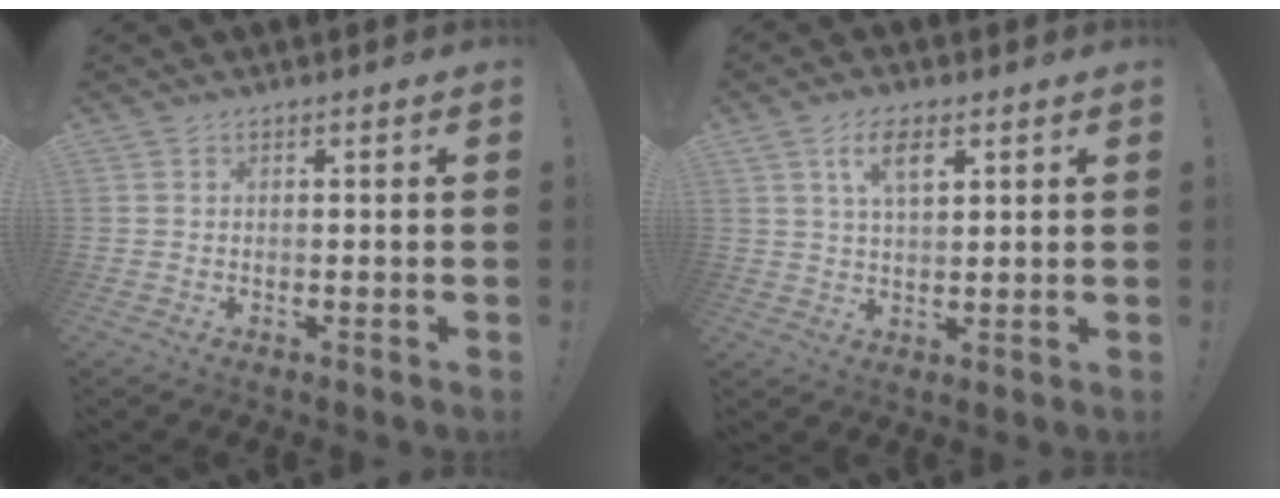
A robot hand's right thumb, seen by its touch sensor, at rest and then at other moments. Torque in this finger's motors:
{"motor_torque": [-0.04, 0.13, 0.43, 0.13, 0.27]}